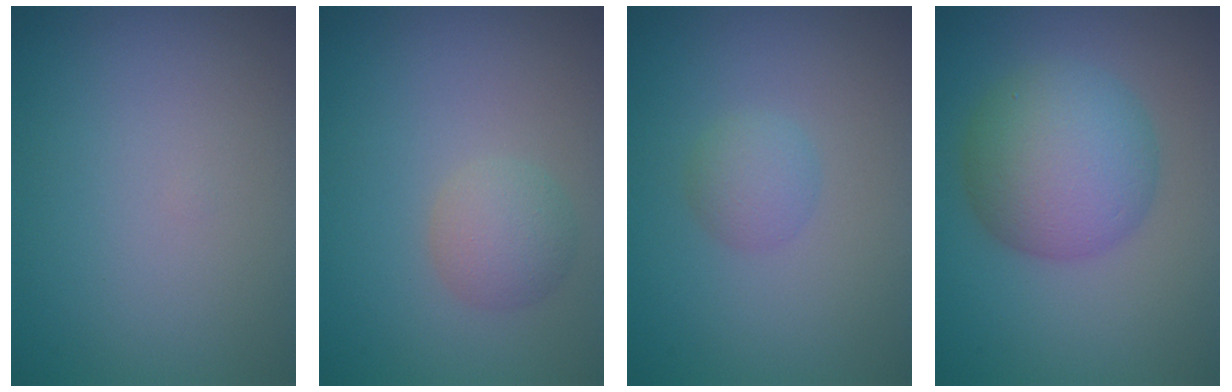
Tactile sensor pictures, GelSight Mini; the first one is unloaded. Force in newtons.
{"total": 2.4, "press": 2.4, "slide": 0.1}
{"total": 1.7, "press": 1.7, "slide": 0.0}
{"total": 7.0, "press": 7.0, "slide": 0.1}